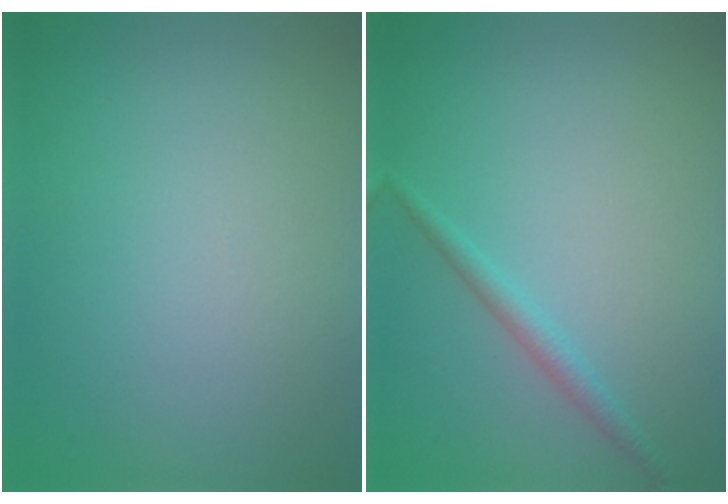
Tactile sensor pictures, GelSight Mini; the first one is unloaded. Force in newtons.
{"total": 1.4, "press": 1.4, "slide": 0.0}